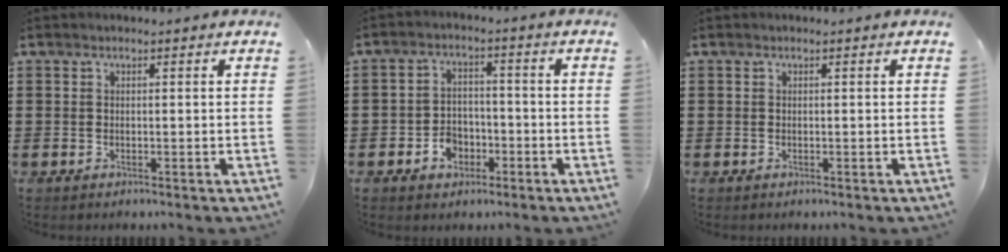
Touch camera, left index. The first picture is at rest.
{"total": 4.3, "force": [-2.3, 3.1, 1.9], "torque": [-0.038, 0.008, -0.045]}
{"total": 0.0}